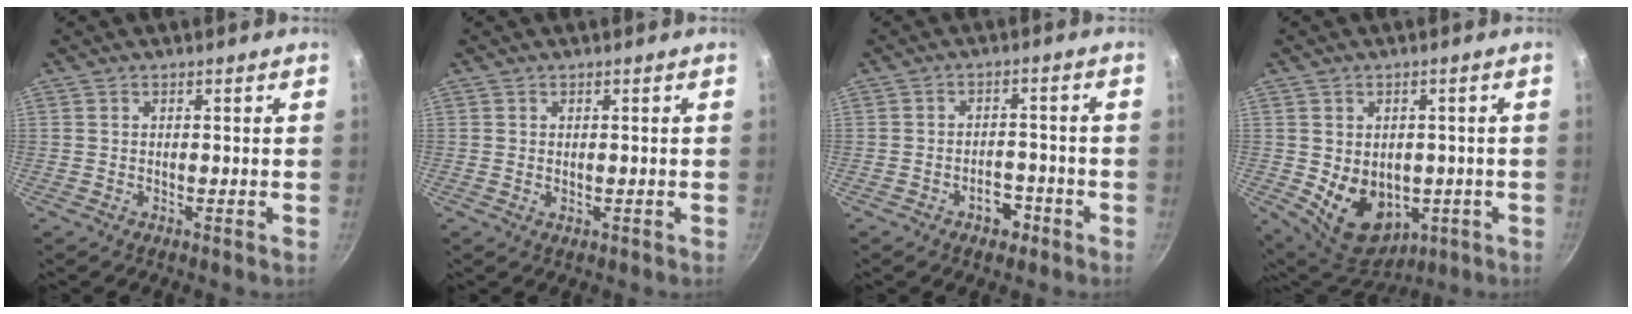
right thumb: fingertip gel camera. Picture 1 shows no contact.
{"total": 0.6, "force": [0.1, 0.4, 0.4], "torque": [-0.005, -0.002, 0.001]}
{"total": 4.6, "force": [-2.5, 2.9, 2.4], "torque": [-0.011, 0.023, -0.034]}
{"total": 12.0, "force": [-1.8, 9.1, 7.6], "torque": [-0.090, -0.012, 0.000]}